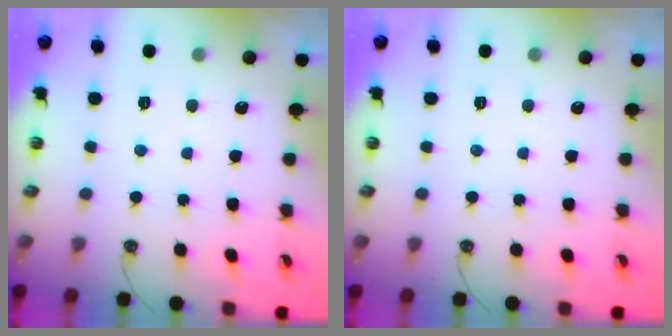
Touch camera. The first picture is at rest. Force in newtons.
{"total": 0.0}